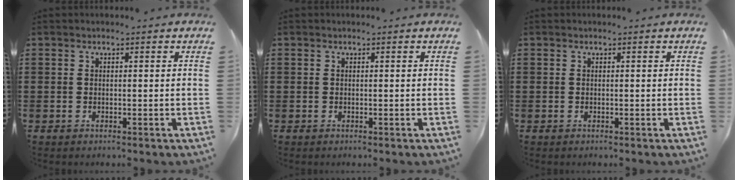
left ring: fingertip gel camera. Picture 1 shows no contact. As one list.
[{"total": 0.0}, {"total": 0.0}]